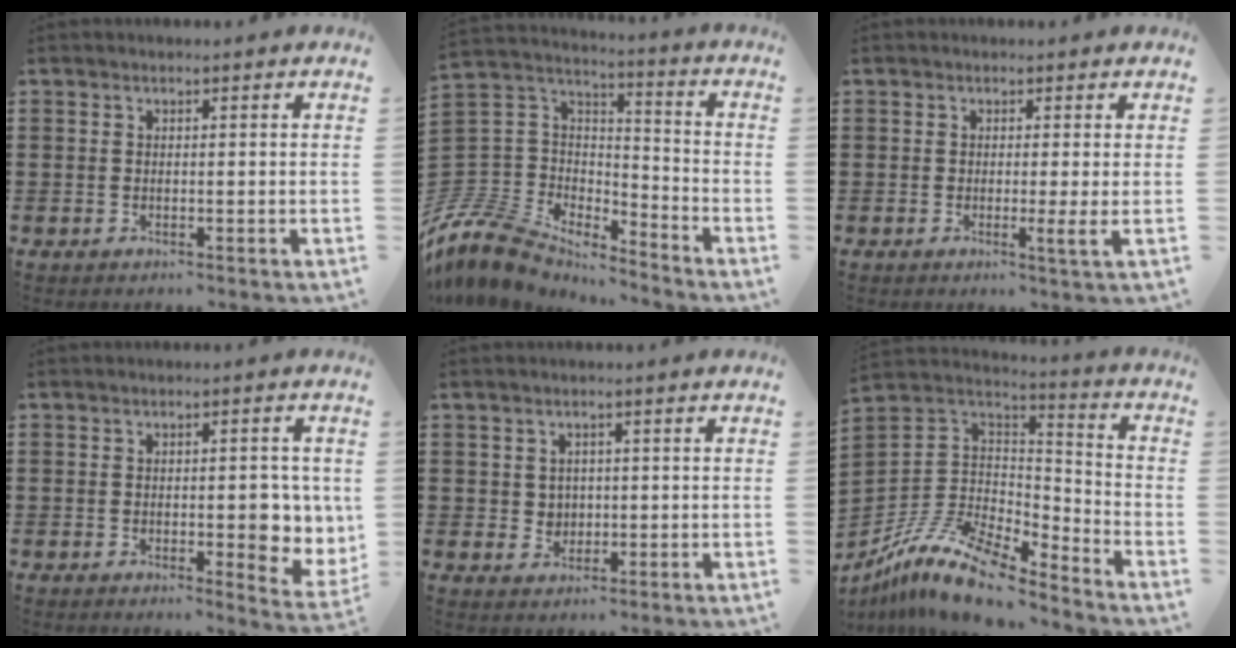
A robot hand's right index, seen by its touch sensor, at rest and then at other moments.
{"total": 10.1, "force": [-8.8, 4.3, 2.5], "torque": [-0.098, 0.002, -0.185]}
{"total": 2.5, "force": [-0.2, -0.1, 2.5], "torque": [-0.046, -0.009, -0.004]}
{"total": 5.1, "force": [0.0, 2.3, 4.6], "torque": [-0.049, -0.003, -0.007]}
{"total": 2.2, "force": [0.6, 2.1, 0.4], "torque": [-0.016, 0.011, 0.008]}
{"total": 12.9, "force": [-10.0, 4.2, 7.0], "torque": [-0.153, 0.027, -0.196]}